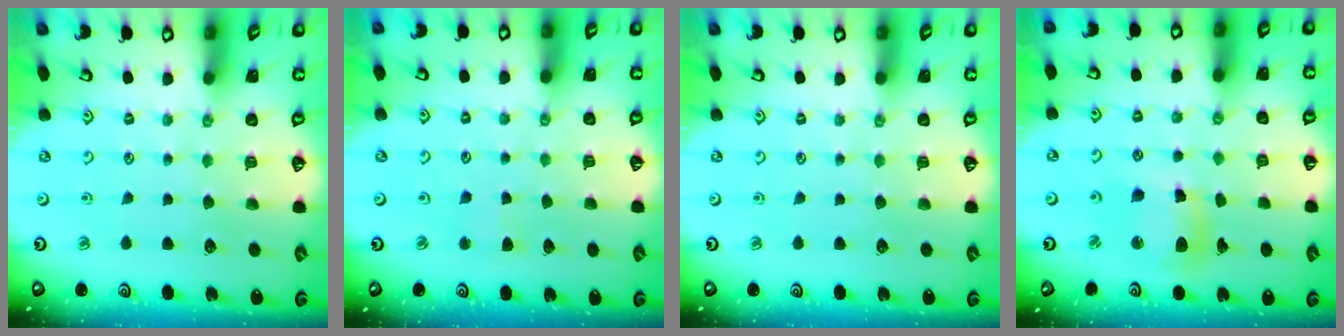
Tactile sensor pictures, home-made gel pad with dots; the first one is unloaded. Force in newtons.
{"total": 2.1, "press": 2.0, "slide": 0.3}
{"total": 0.0}
{"total": 11.1, "press": 11.0, "slide": 1.2}